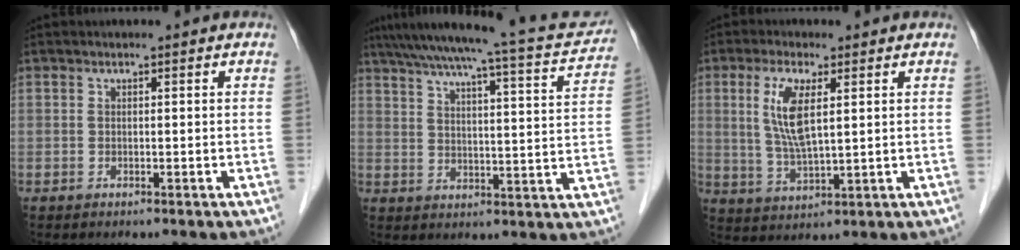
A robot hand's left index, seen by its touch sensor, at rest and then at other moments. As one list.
[{"total": 20.5, "force": [18.1, 1.5, 9.6], "torque": [-0.149, 0.000, 0.232]}, {"total": 7.3, "force": [2.1, 1.5, 6.8], "torque": [-0.148, -0.001, 0.044]}]